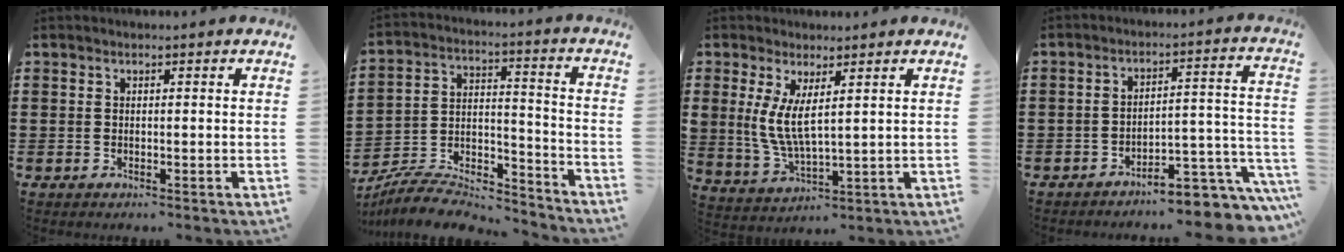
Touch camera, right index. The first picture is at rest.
{"total": 7.9, "force": [-7.4, 1.8, 1.9], "torque": [-0.031, 0.014, -0.145]}
{"total": 5.6, "force": [1.9, 2.3, 4.7], "torque": [-0.107, -0.001, 0.034]}
{"total": 6.4, "force": [-5.8, 0.7, 2.6], "torque": [-0.037, -0.001, -0.110]}